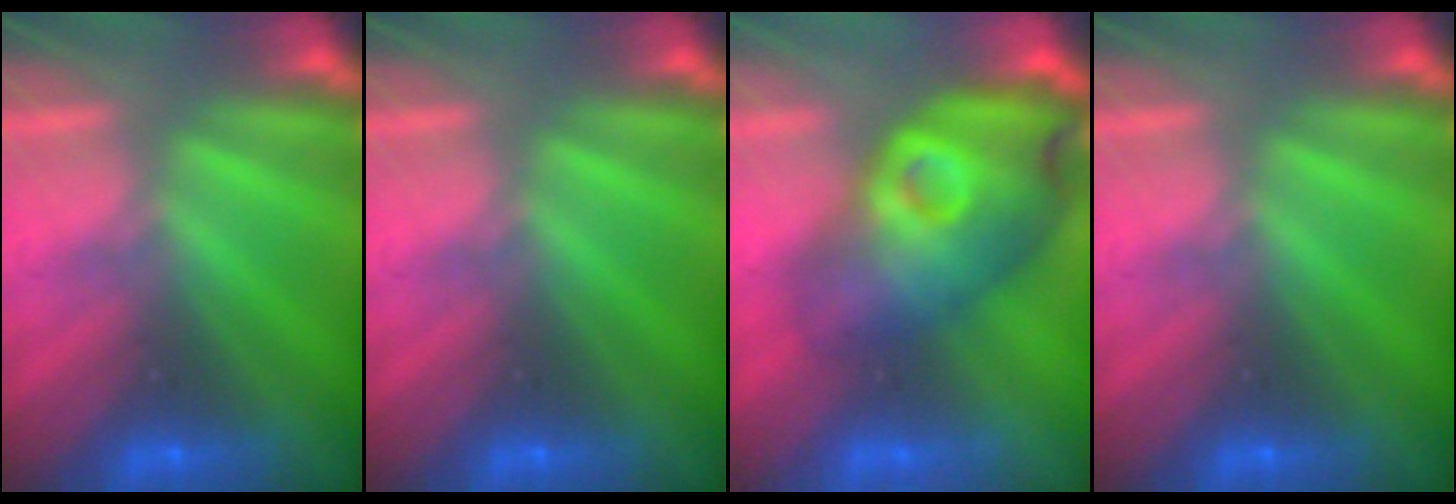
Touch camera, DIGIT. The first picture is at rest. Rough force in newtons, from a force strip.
{"total": 0.0}
{"total": 3.9}
{"total": 0.0}